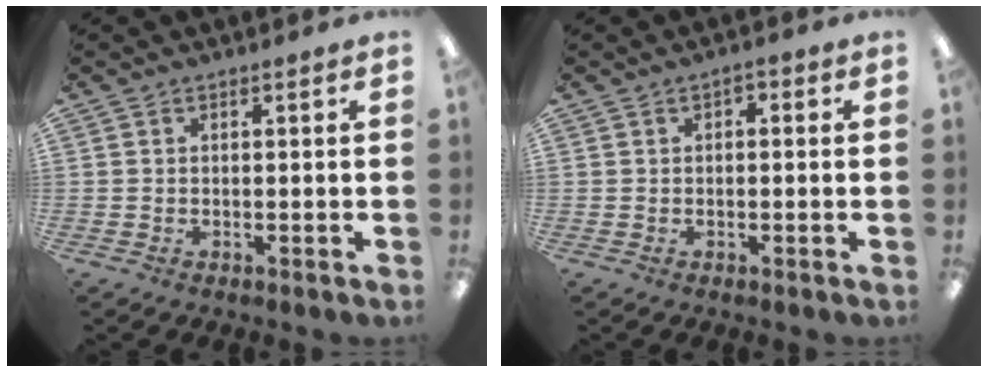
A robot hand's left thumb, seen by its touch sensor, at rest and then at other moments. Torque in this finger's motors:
{"motor_torque": [-0.02, -0.05, -0.03, 0.53, -0.04]}